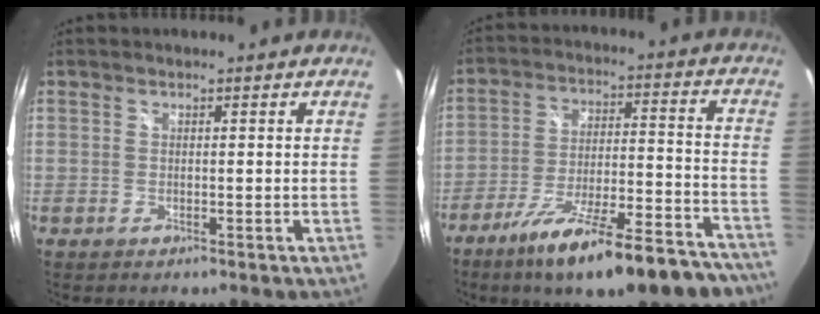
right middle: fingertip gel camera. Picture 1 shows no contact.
{"total": 22.9, "force": [-18.0, 5.1, 13.2], "torque": [-0.209, -0.030, -0.254]}